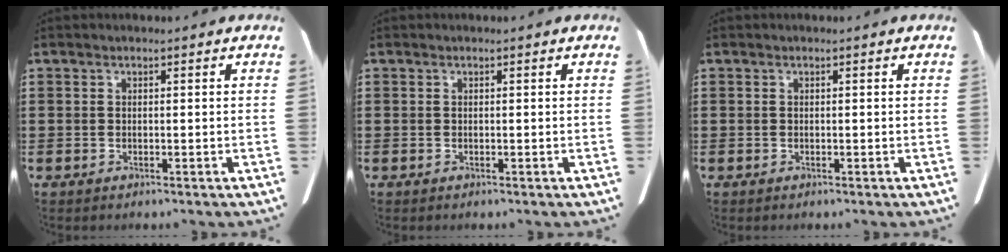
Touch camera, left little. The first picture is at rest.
{"total": 0.0}
{"total": 0.0}